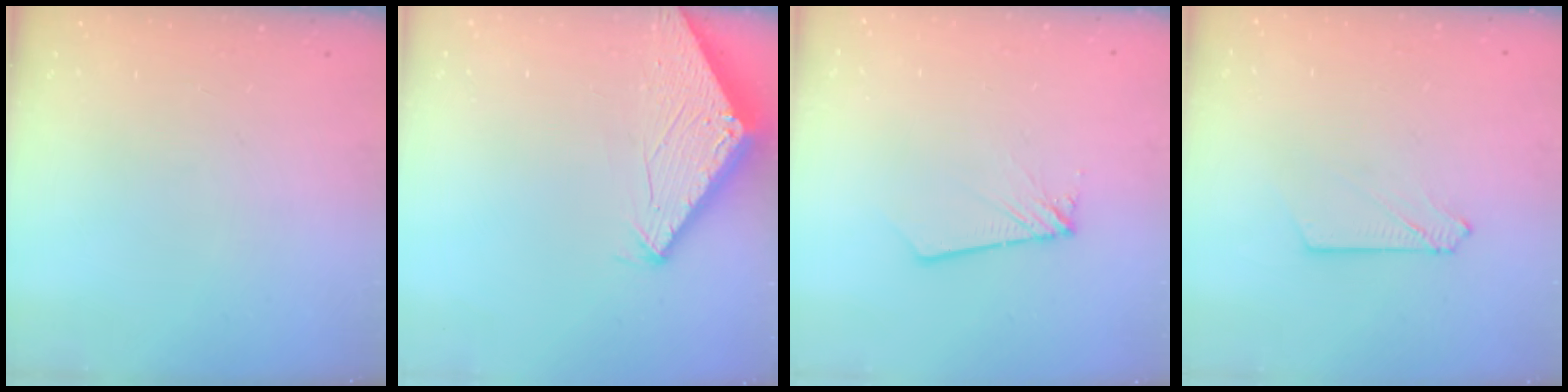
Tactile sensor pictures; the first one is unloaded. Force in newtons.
{"total": 2.8, "press": 2.8, "slide": 0.2}
{"total": 1.8, "press": 1.8, "slide": 0.2}
{"total": 3.0, "press": 3.0, "slide": 0.4}